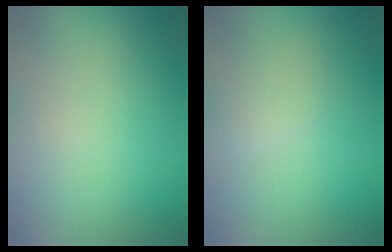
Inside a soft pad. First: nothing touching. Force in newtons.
{"total": 1.3, "press": 1.3, "slide": 0.2}